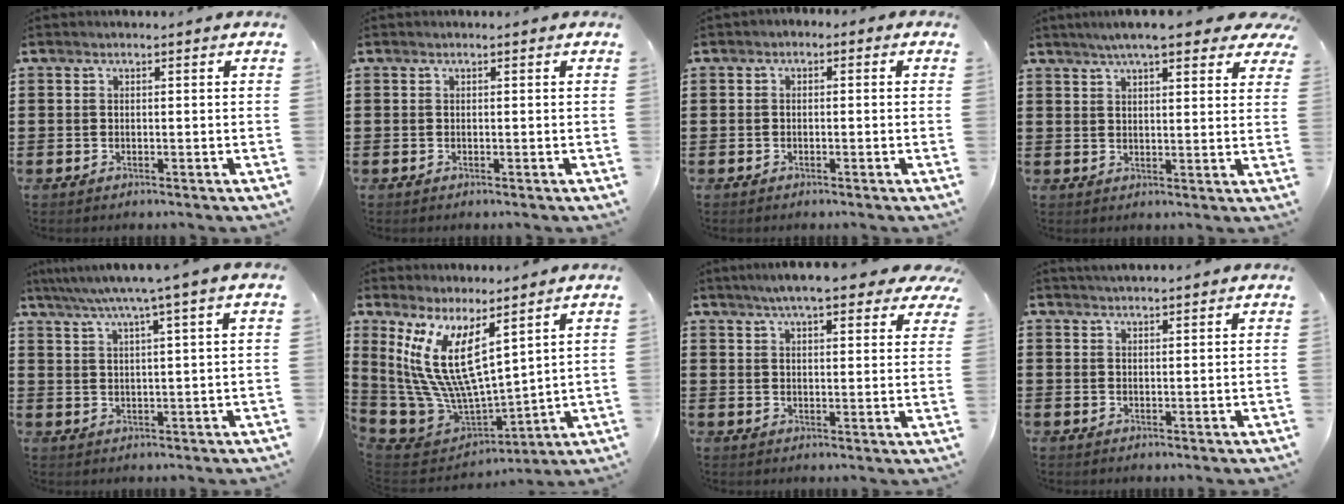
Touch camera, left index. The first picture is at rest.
{"total": 0.0}
{"total": 1.0, "force": [-0.9, 0.4, 0.2], "torque": [-0.006, 0.002, -0.019]}
{"total": 6.9, "force": [5.6, 0.9, 4.0], "torque": [-0.085, -0.008, 0.098]}
{"total": 5.0, "force": [3.4, -0.8, 3.7], "torque": [-0.081, -0.011, 0.053]}
{"total": 13.9, "force": [5.2, 6.0, 11.4], "torque": [-0.281, -0.046, 0.091]}
{"total": 7.1, "force": [5.9, 1.0, 3.8], "torque": [-0.082, -0.009, 0.105]}
{"total": 1.8, "force": [1.8, -0.1, 0.2], "torque": [-0.008, -0.001, 0.034]}